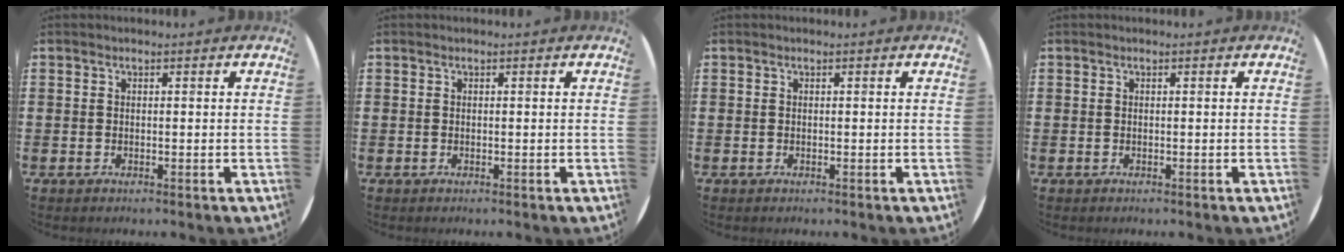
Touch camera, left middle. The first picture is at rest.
{"total": 0.0}
{"total": 0.0}
{"total": 0.0}